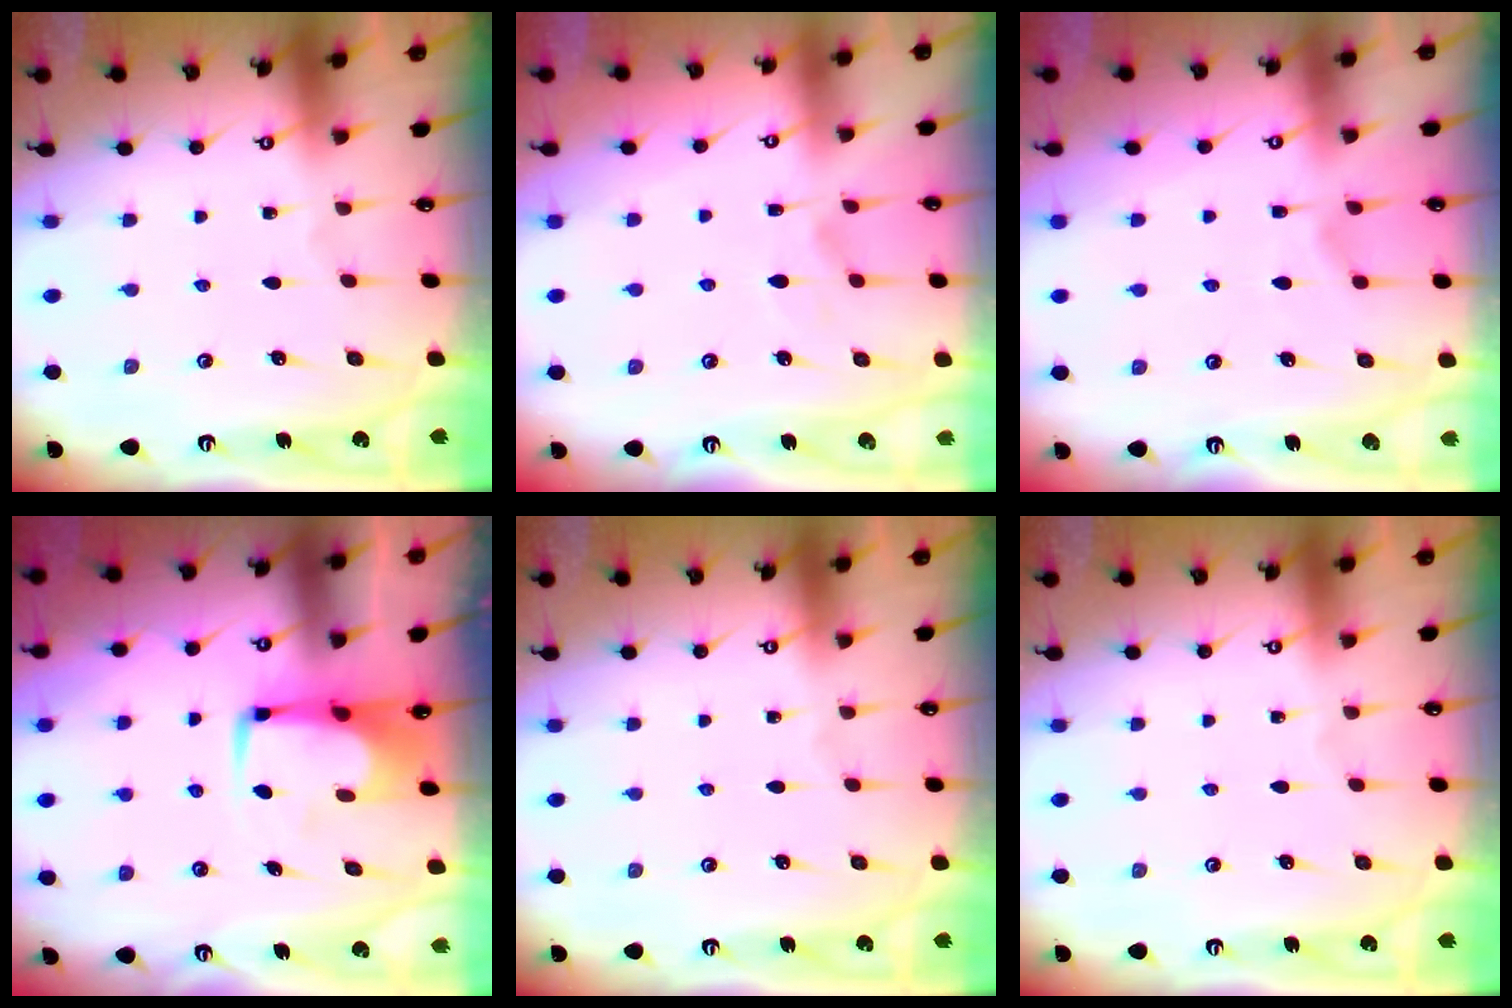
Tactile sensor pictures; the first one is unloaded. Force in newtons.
{"total": 1.4, "press": 0.8, "slide": 1.1}
{"total": 2.0, "press": 1.5, "slide": 1.3}
{"total": 6.4, "press": 6.3, "slide": 0.7}
{"total": 0.0}
{"total": 0.0}